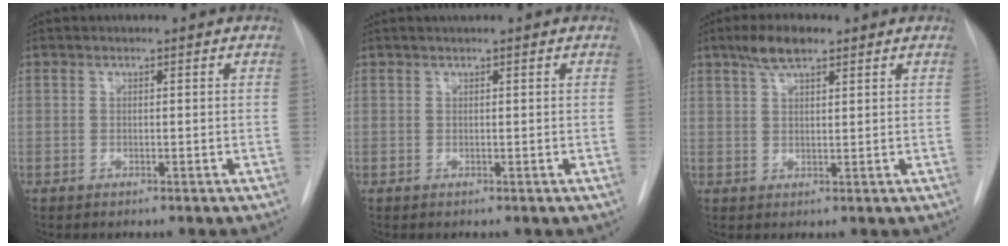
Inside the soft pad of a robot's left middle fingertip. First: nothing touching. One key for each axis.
{"total": 0.7, "fx": 0.5, "fy": -0.1, "fz": 0.4, "tx": -0.008, "ty": 0.002, "tz": 0.012}
{"total": 4.6, "fx": 3.2, "fy": 1.3, "fz": 3.1, "tx": -0.064, "ty": 0.011, "tz": 0.059}